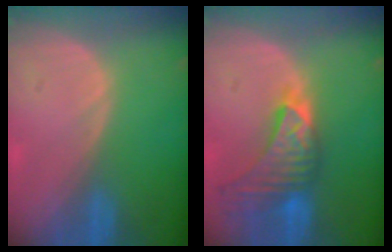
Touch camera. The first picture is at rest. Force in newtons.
{"total": 9.1, "press": 8.2, "slide": 3.8}